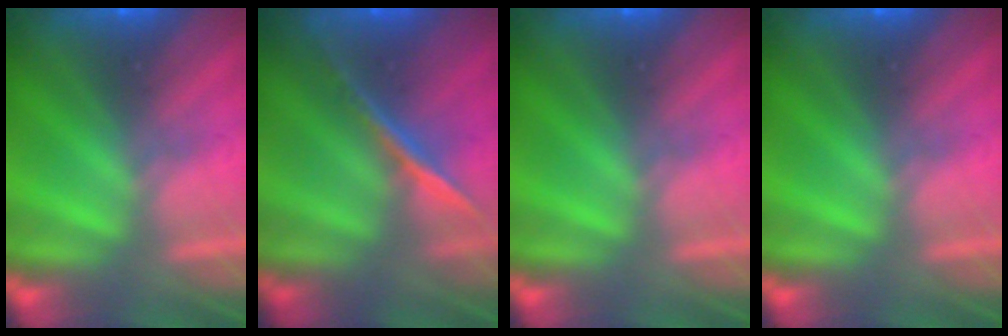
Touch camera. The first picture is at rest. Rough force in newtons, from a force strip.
{"total": 1.9}
{"total": 0.0}
{"total": 0.0}